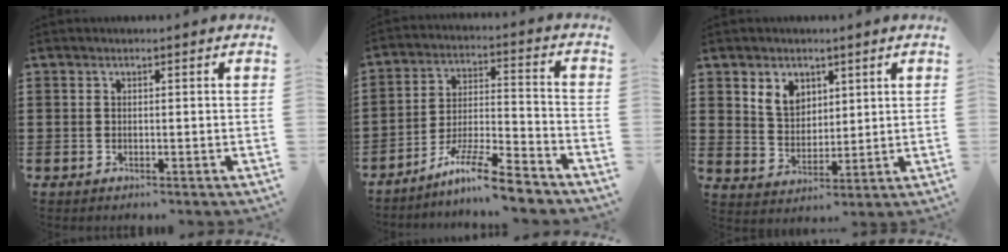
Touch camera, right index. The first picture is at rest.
{"total": 9.9, "force": [-8.4, 0.5, 5.2], "torque": [-0.094, 0.014, -0.162]}
{"total": 5.1, "force": [3.0, 3.7, 1.7], "torque": [-0.051, 0.013, 0.058]}